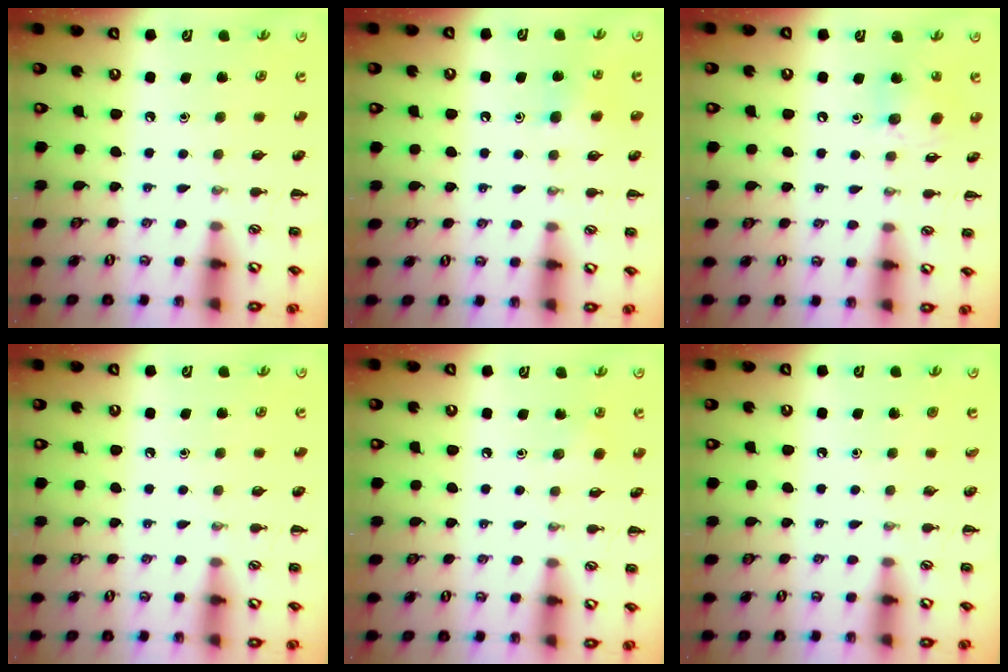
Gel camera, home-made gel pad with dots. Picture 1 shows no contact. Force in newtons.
{"total": 7.6, "press": 7.4, "slide": 1.7}
{"total": 10.2, "press": 10.0, "slide": 2.2}
{"total": 0.0}
{"total": 1.8, "press": 1.7, "slide": 0.6}
{"total": 0.0}